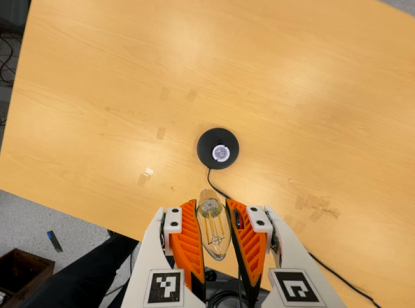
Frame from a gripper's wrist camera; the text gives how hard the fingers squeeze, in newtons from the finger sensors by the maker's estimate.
{"total": 19.8, "left": 21.2, "right": 18.4}